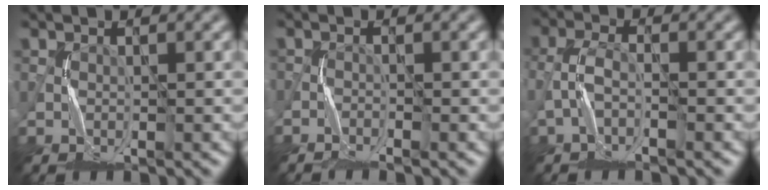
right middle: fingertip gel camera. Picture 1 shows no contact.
{"total": 1.6, "force": [-1.6, 0.2, 0.2], "torque": [-0.003, -0.001, -0.034]}
{"total": 2.1, "force": [-1.5, 0.5, 1.3], "torque": [-0.025, 0.007, -0.036]}